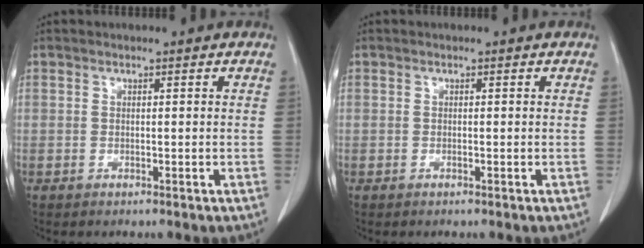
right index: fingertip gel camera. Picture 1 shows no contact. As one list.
[{"total": 0.0}]